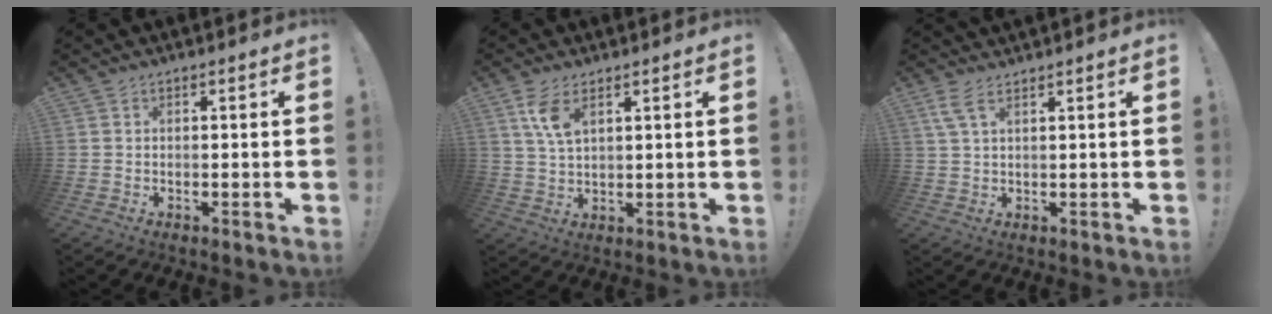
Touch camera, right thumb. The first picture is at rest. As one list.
[{"total": 7.1, "force": [3.7, 3.1, 5.1], "torque": [-0.095, -0.016, 0.067]}, {"total": 4.0, "force": [2.7, 0.6, 2.9], "torque": [-0.062, -0.005, 0.049]}]